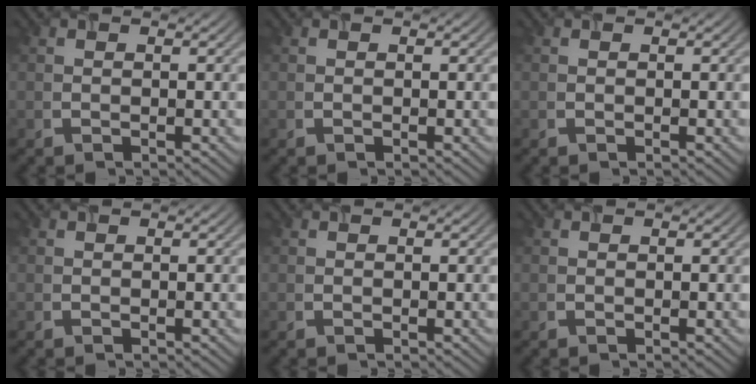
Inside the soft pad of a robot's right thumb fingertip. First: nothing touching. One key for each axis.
{"total": 0.0}
{"total": 0.0}
{"total": 0.0}
{"total": 0.0}
{"total": 0.0}